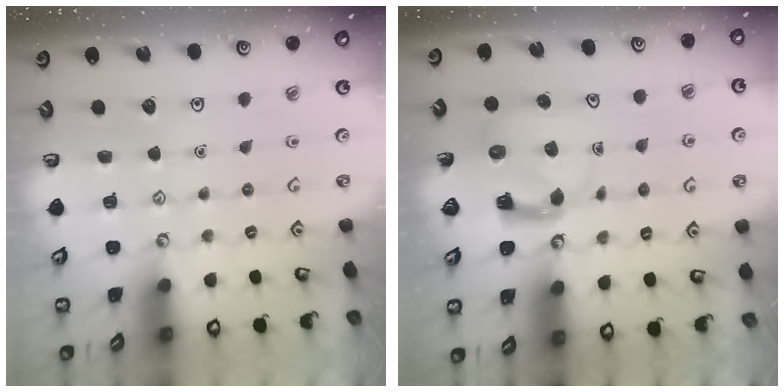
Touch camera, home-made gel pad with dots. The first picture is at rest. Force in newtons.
{"total": 4.0, "press": 3.9, "slide": 0.6}